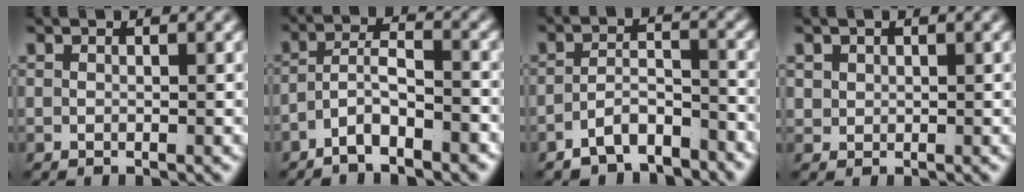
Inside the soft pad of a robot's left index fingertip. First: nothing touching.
{"total": 4.9, "force": [-3.3, 2.3, 2.7], "torque": [-0.058, -0.017, -0.054]}
{"total": 5.3, "force": [-4.8, 1.7, 1.5], "torque": [-0.020, -0.018, -0.078]}
{"total": 1.3, "force": [0.8, 0.9, 0.5], "torque": [-0.019, -0.008, 0.025]}